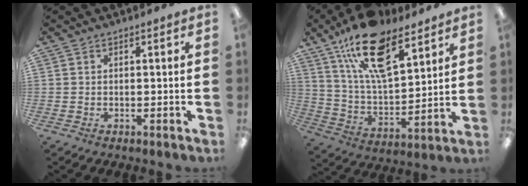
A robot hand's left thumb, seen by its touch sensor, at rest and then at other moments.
{"total": 20.0, "force": [12.7, 8.8, 12.7], "torque": [-0.219, -0.057, 0.223]}